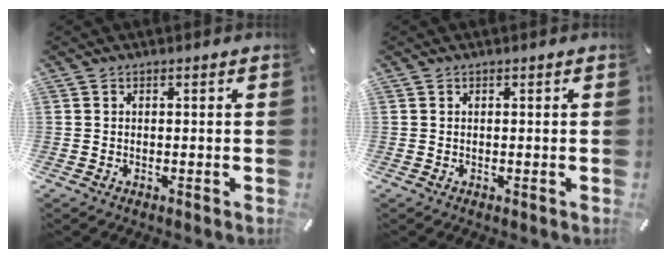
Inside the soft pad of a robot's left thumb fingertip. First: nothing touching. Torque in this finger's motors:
{"motor_torque": [0.00, 0.00, -0.01, 0.01, 0.00]}